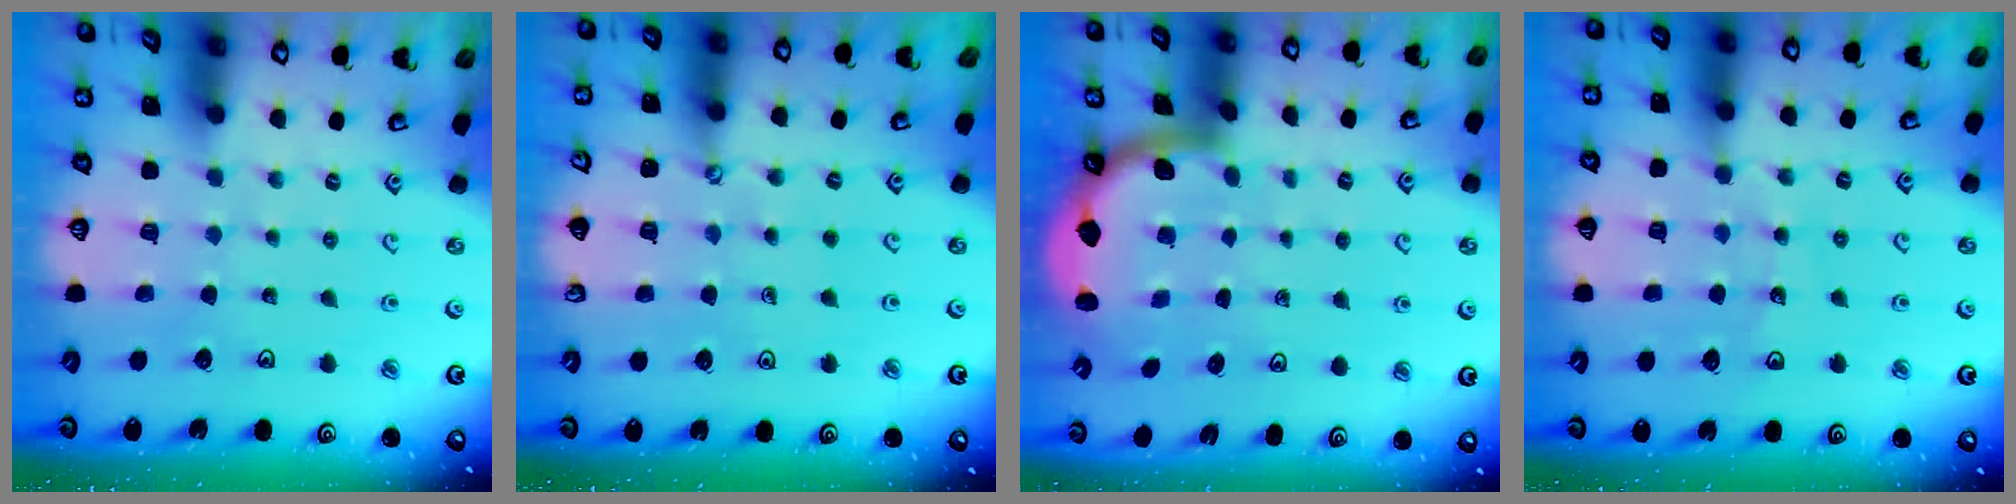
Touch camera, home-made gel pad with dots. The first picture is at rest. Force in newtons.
{"total": 1.6, "press": 1.6, "slide": 0.1}
{"total": 1.8, "press": 1.8, "slide": 0.1}
{"total": 10.8, "press": 10.5, "slide": 2.3}